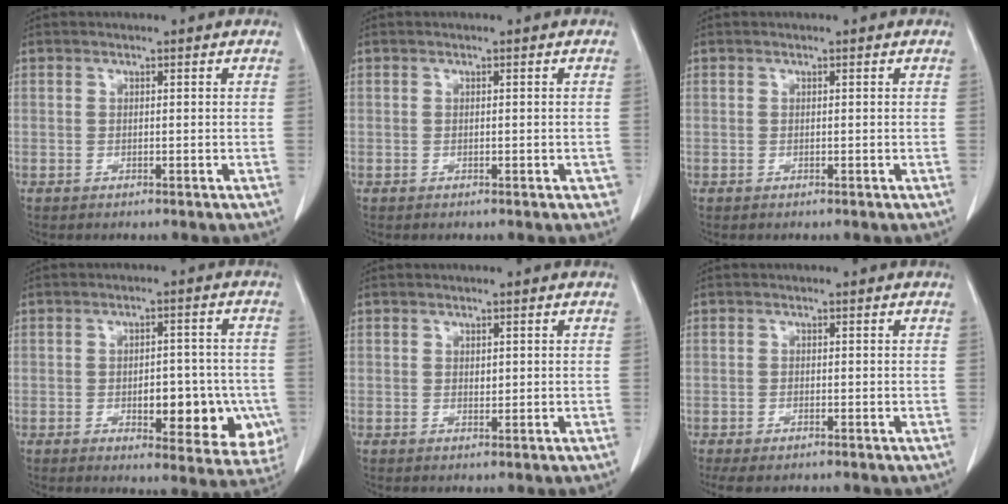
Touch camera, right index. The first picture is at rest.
{"total": 0.8, "force": [-0.3, 0.4, 0.6], "torque": [-0.002, 0.001, -0.004]}
{"total": 0.0}
{"total": 12.0, "force": [-3.2, 5.3, 10.3], "torque": [-0.112, 0.007, -0.027]}
{"total": 0.8, "force": [0.2, 0.5, 0.6], "torque": [-0.007, -0.001, 0.004]}
{"total": 3.0, "force": [-2.2, 1.1, 1.7], "torque": [-0.031, -0.008, -0.033]}